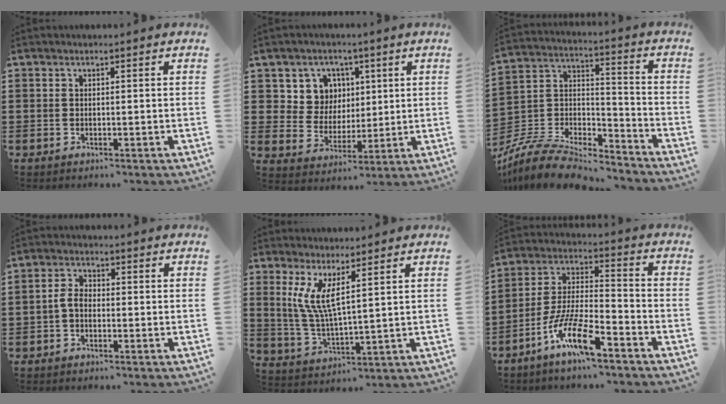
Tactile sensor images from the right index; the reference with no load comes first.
{"total": 7.6, "force": [3.1, 6.8, 1.3], "torque": [-0.060, 0.002, 0.059]}
{"total": 8.5, "force": [-7.9, 2.3, 2.4], "torque": [-0.058, 0.004, -0.158]}
{"total": 3.1, "force": [-0.8, 1.9, 2.3], "torque": [-0.066, -0.003, -0.023]}
{"total": 6.2, "force": [2.9, 1.2, 5.3], "torque": [-0.127, -0.011, 0.048]}
{"total": 11.7, "force": [-7.8, 2.7, 8.3], "torque": [-0.181, 0.005, -0.152]}